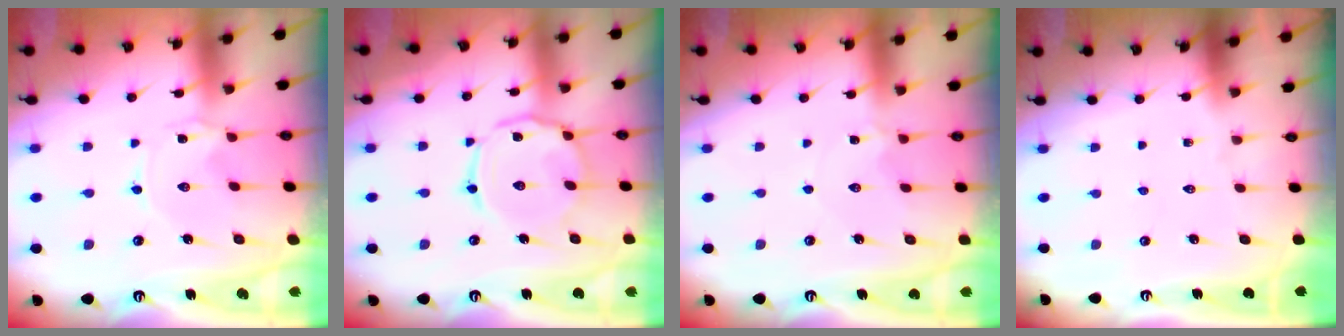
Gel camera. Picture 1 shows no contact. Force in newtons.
{"total": 10.0, "press": 10.0, "slide": 0.9}
{"total": 1.5, "press": 1.5, "slide": 0.3}
{"total": 0.0}